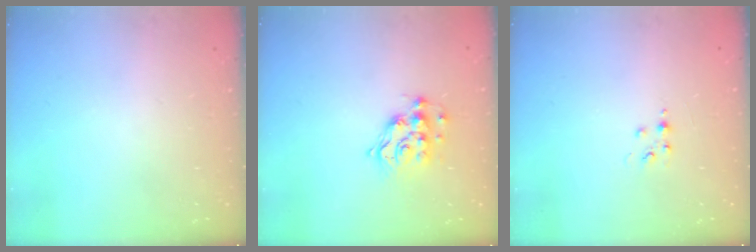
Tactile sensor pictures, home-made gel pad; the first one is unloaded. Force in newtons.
{"total": 10.9, "press": 10.9, "slide": 0.8}
{"total": 4.3, "press": 4.2, "slide": 0.6}